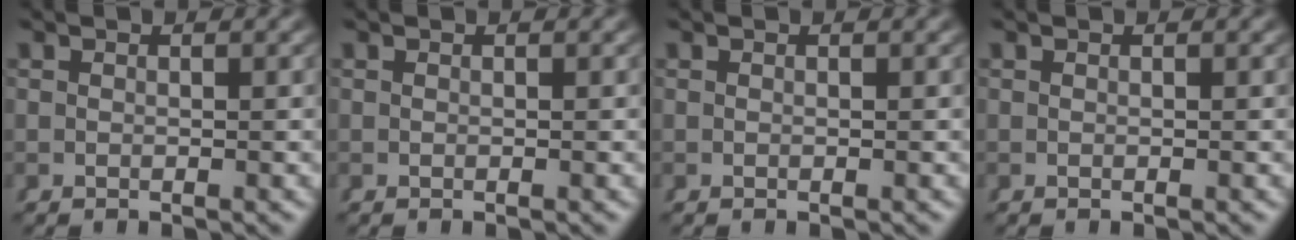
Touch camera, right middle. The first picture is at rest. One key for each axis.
{"total": 0.0}
{"total": 0.0}
{"total": 0.0}